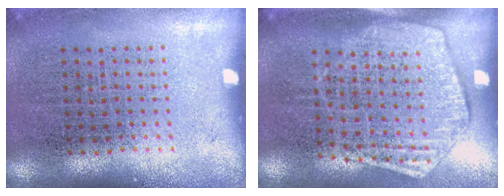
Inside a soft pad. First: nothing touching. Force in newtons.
{"total": 1.8, "press": 1.5, "slide": 0.8}